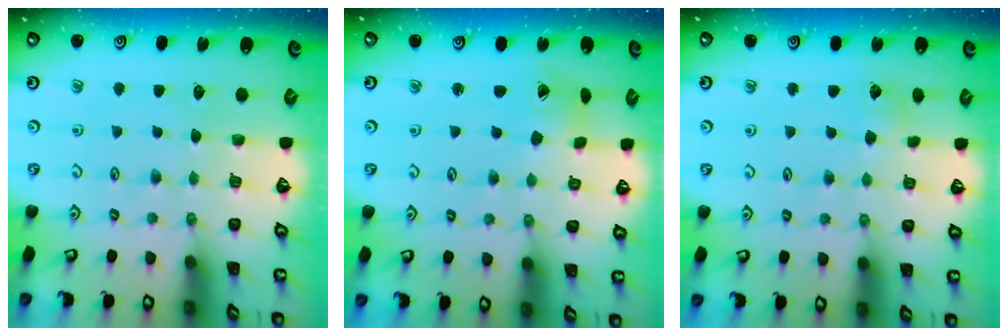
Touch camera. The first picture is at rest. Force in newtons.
{"total": 3.3, "press": 3.3, "slide": 0.5}
{"total": 3.6, "press": 3.6, "slide": 0.4}